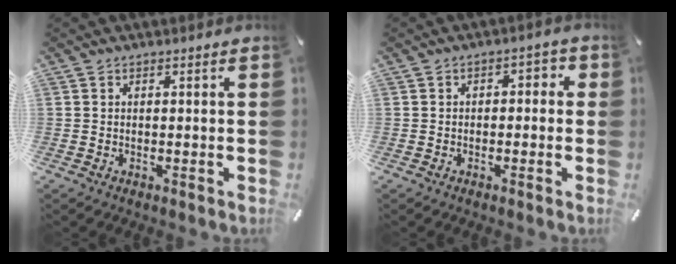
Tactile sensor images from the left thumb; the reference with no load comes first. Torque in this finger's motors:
{"motor_torque": [-0.14, 0.02, -0.01, 0.01, -0.02]}